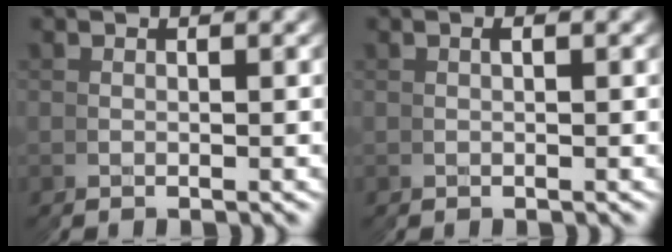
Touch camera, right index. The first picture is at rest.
{"total": 0.6, "force": [0.2, -0.2, 0.5], "torque": [-0.010, 0.003, 0.004]}